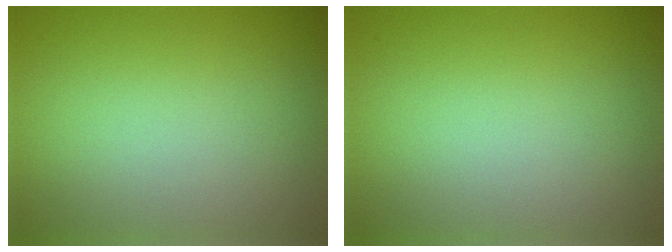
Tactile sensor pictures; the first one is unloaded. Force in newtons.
{"total": 0.0}